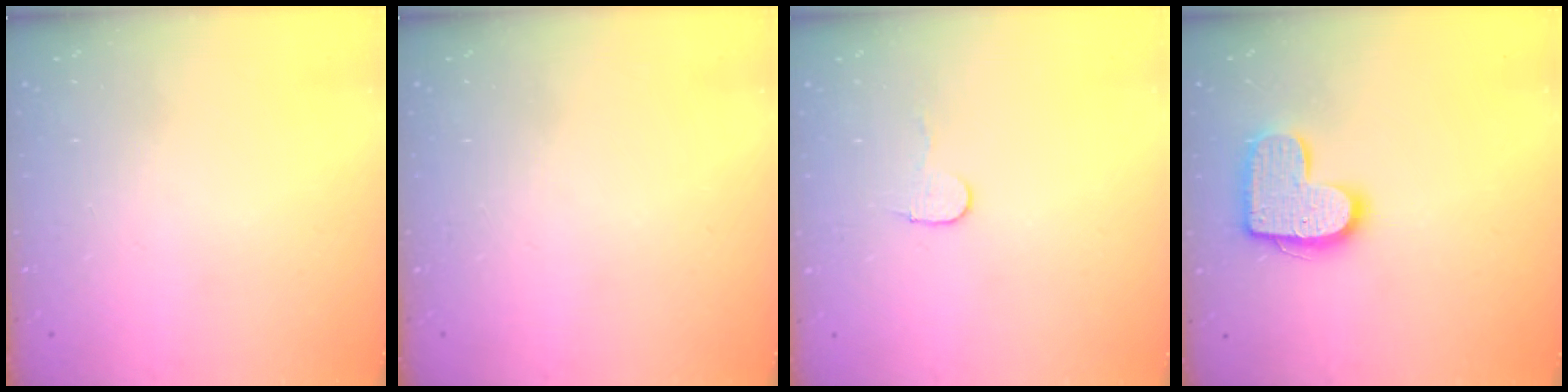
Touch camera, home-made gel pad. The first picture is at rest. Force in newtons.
{"total": 0.0}
{"total": 5.0, "press": 5.0, "slide": 0.4}
{"total": 13.5, "press": 13.5, "slide": 0.7}